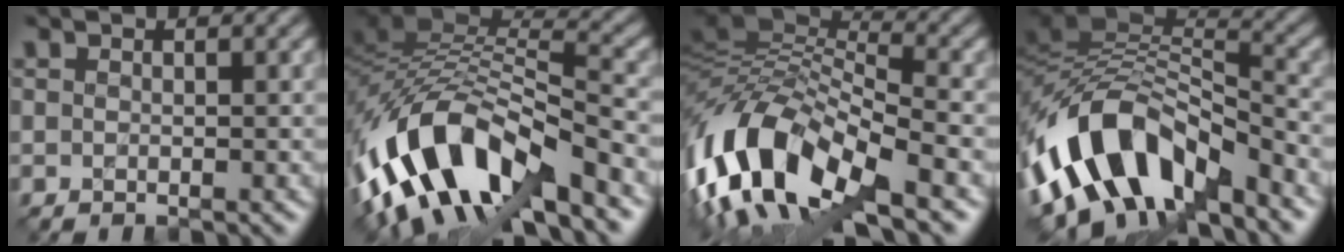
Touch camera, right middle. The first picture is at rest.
{"total": 13.5, "force": [-6.9, 6.2, 9.9], "torque": [-0.188, 0.019, -0.125]}
{"total": 13.7, "force": [-5.8, 6.1, 10.8], "torque": [-0.218, 0.015, -0.115]}
{"total": 11.7, "force": [-5.7, 6.3, 8.0], "torque": [-0.140, 0.021, -0.115]}